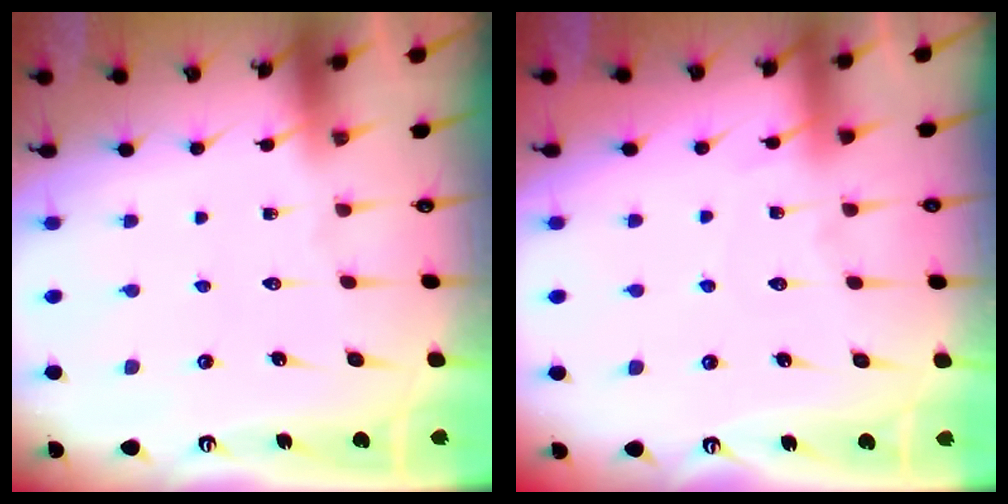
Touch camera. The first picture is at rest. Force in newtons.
{"total": 5.2, "press": 5.2, "slide": 0.7}